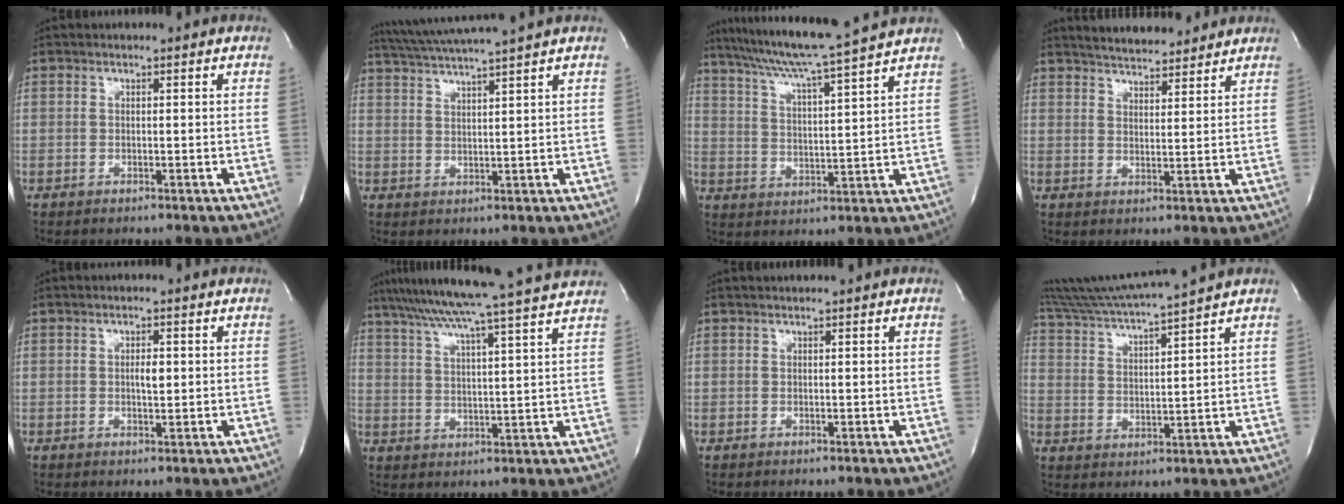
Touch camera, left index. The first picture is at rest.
{"total": 9.1, "force": [8.0, -2.1, 3.9], "torque": [-0.073, 0.009, 0.129]}
{"total": 15.6, "force": [13.4, -1.8, 7.7], "torque": [-0.137, -0.007, 0.201]}
{"total": 10.0, "force": [9.2, 2.0, 3.3], "torque": [-0.051, 0.008, 0.132]}
{"total": 1.4, "force": [0.1, 0.7, 1.2], "torque": [-0.019, -0.001, 0.002]}
{"total": 19.2, "force": [16.6, -1.6, 9.5], "torque": [-0.170, -0.001, 0.231]}
{"total": 1.0, "force": [0.9, -0.2, 0.4], "torque": [-0.005, 0.012, 0.018]}
{"total": 12.4, "force": [11.1, -2.2, 4.9], "torque": [-0.097, -0.005, 0.190]}